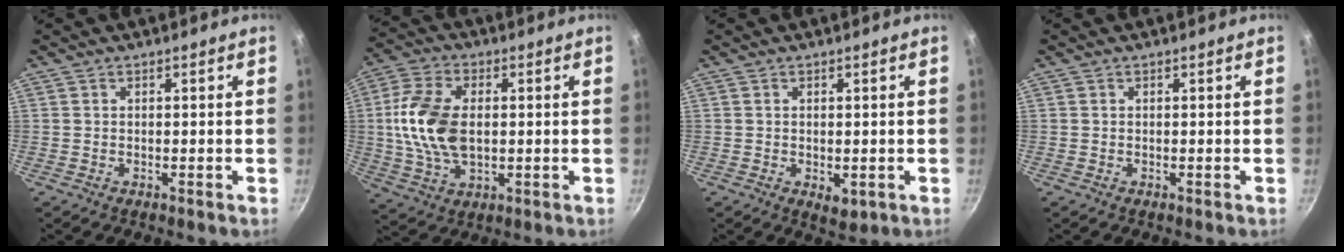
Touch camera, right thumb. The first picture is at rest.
{"total": 14.0, "force": [0.7, 8.6, 11.0], "torque": [-0.206, 0.006, 0.009]}
{"total": 2.9, "force": [-0.5, 1.6, 2.4], "torque": [-0.035, -0.012, -0.004]}
{"total": 0.0}